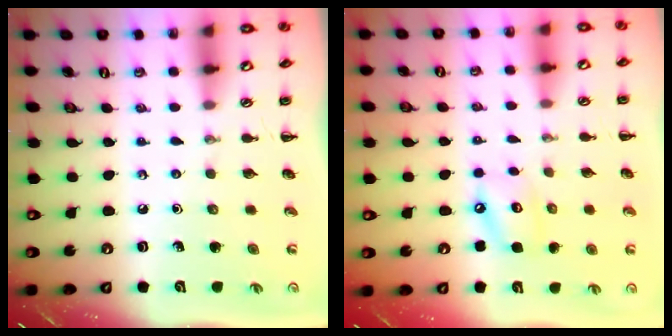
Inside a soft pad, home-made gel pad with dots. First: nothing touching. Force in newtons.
{"total": 7.6, "press": 7.5, "slide": 0.9}